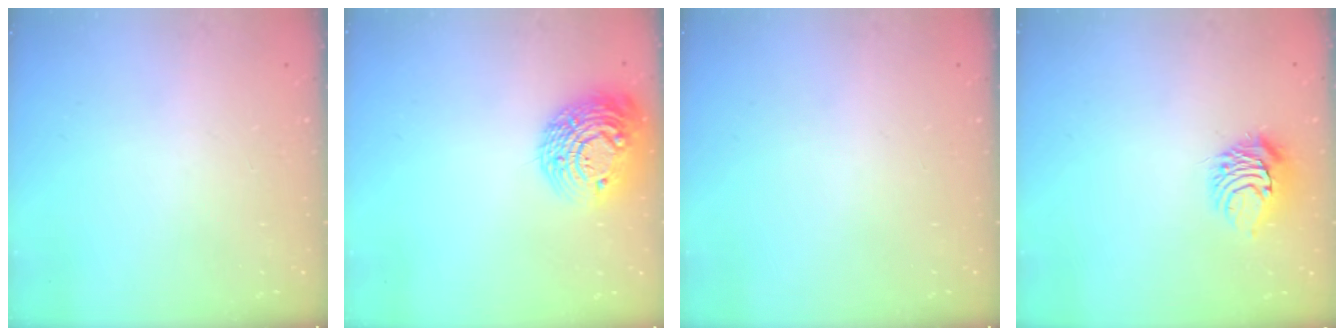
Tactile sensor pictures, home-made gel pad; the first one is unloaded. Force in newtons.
{"total": 17.2, "press": 17.2, "slide": 1.1}
{"total": 0.0}
{"total": 9.2, "press": 9.1, "slide": 0.9}